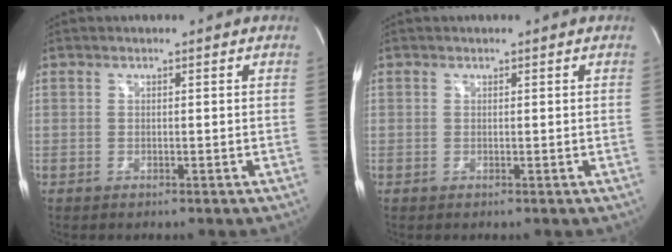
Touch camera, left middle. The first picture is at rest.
{"total": 0.0}